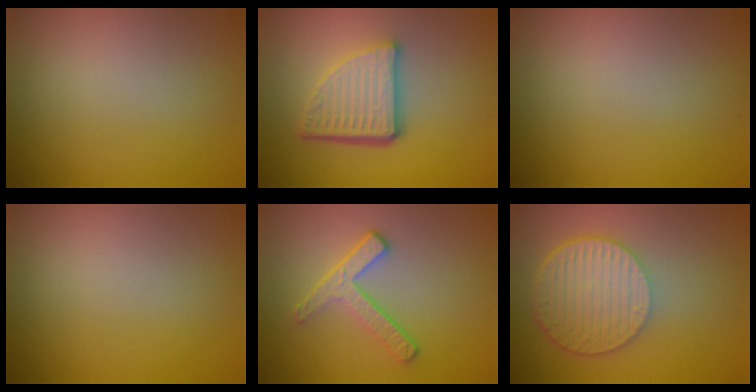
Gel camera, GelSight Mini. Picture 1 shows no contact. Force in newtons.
{"total": 5.6, "press": 3.7, "slide": 4.1}
{"total": 0.0}
{"total": 0.0}
{"total": 3.1, "press": 2.5, "slide": 1.8}
{"total": 6.8, "press": 4.9, "slide": 4.8}